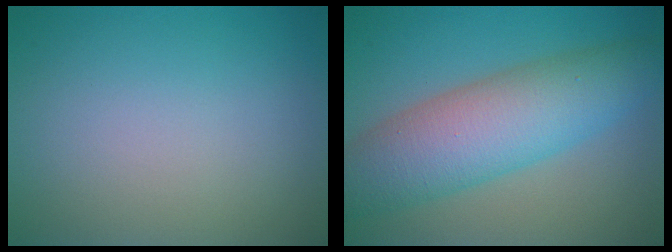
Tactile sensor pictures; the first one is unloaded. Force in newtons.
{"total": 8.3, "press": 8.3, "slide": 0.2}